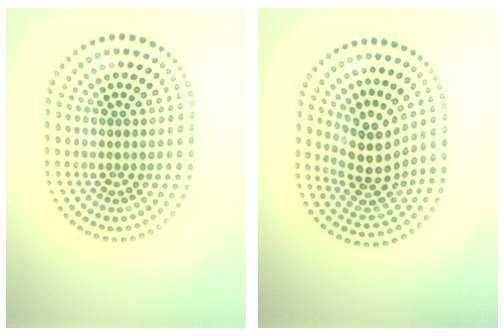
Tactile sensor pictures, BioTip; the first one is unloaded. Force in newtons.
{"total": 4.3, "press": 3.4, "slide": 2.7}